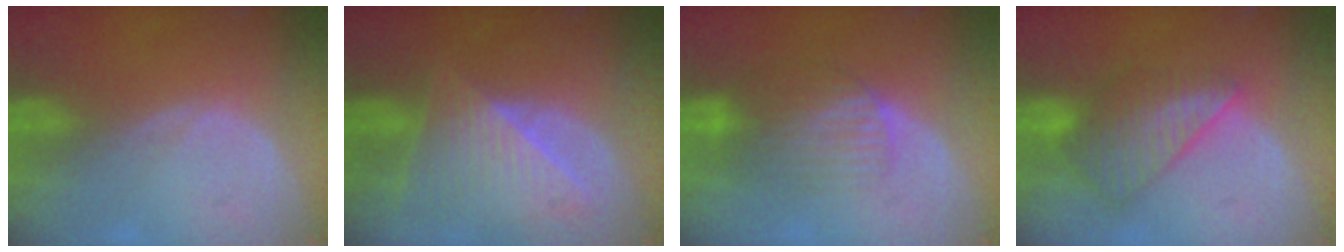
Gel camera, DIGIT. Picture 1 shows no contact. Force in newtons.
{"total": 9.1, "press": 8.1, "slide": 4.1}
{"total": 6.4, "press": 6.3, "slide": 1.1}
{"total": 8.1, "press": 7.2, "slide": 3.8}